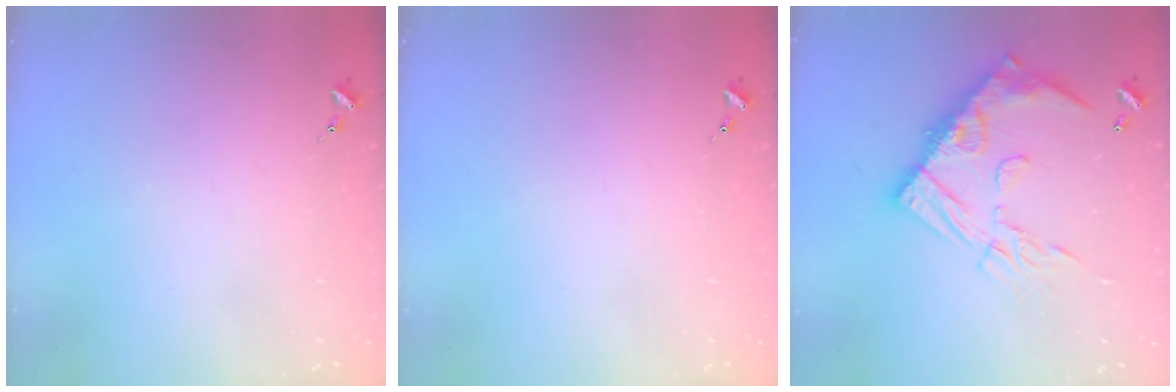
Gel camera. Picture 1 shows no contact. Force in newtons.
{"total": 0.0}
{"total": 19.1, "press": 19.0, "slide": 1.8}